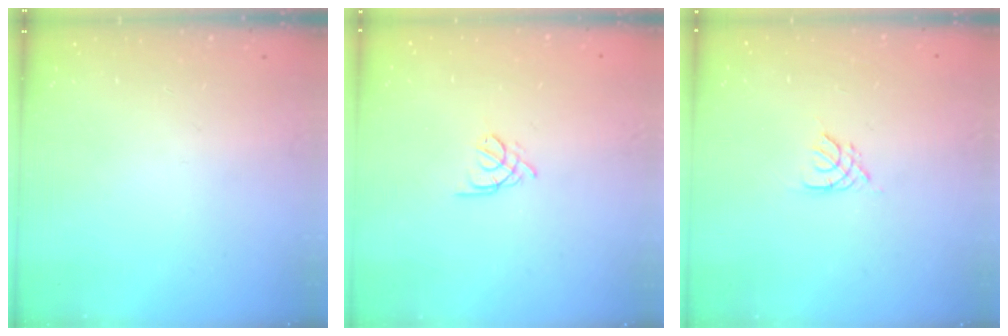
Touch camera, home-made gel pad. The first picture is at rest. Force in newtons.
{"total": 3.4, "press": 3.3, "slide": 0.6}
{"total": 2.8, "press": 2.7, "slide": 0.5}